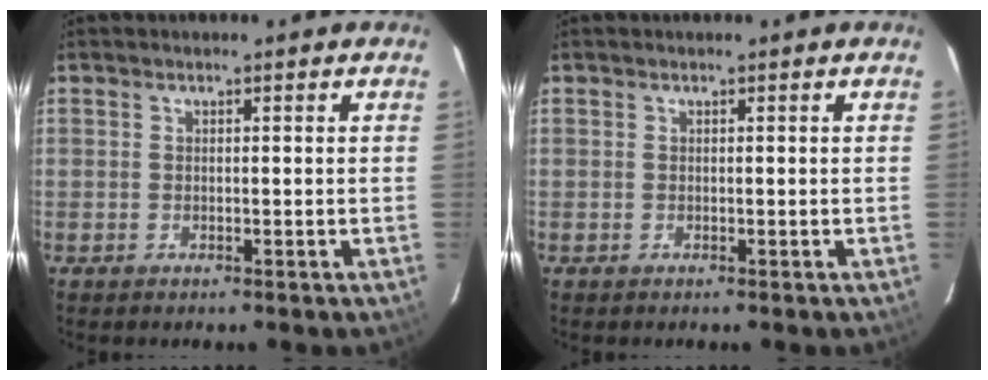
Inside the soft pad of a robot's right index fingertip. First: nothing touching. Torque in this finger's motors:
{"motor_torque": [0.00, 0.00, 0.00, -0.01]}